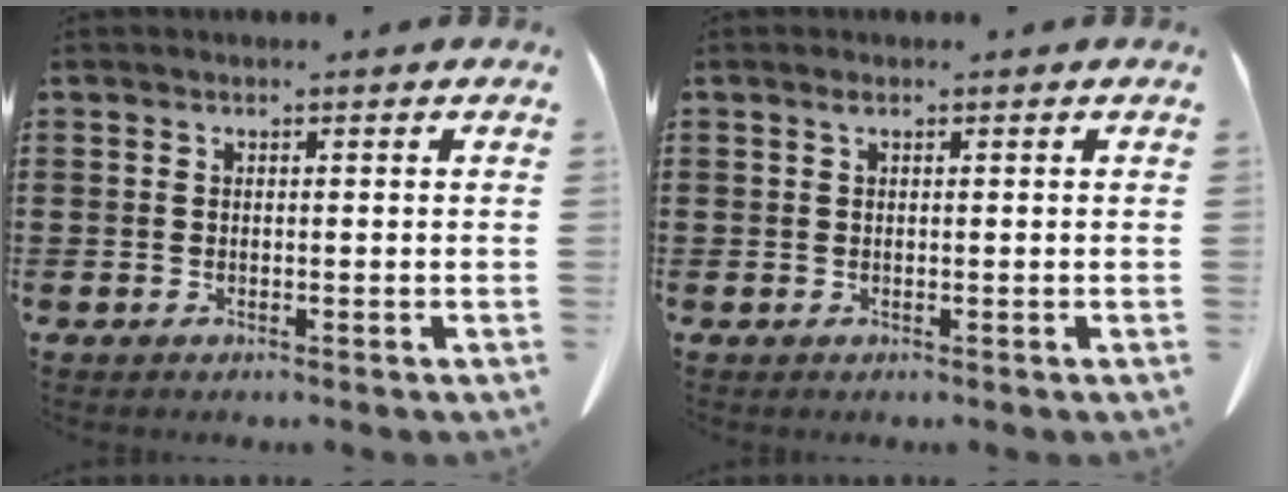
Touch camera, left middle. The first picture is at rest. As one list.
[{"total": 0.6, "force": [0.3, 0.2, 0.5], "torque": [-0.011, 0.002, 0.005]}]